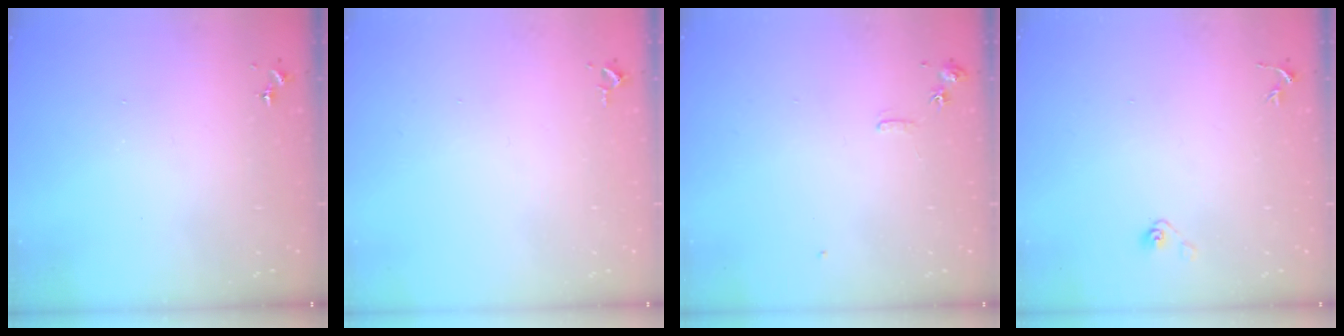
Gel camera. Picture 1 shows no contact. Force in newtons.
{"total": 2.6, "press": 2.6, "slide": 0.4}
{"total": 6.2, "press": 6.2, "slide": 0.8}
{"total": 4.0, "press": 3.3, "slide": 2.2}